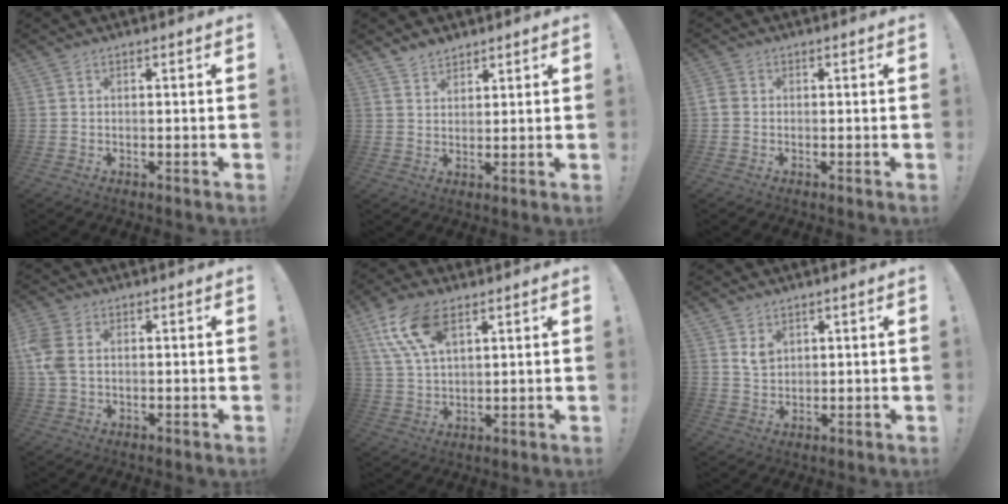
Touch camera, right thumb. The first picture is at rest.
{"total": 3.9, "force": [3.5, 1.7, 0.5], "torque": [-0.007, -0.025, 0.065]}
{"total": 2.2, "force": [-0.2, 1.8, 1.3], "torque": [-0.022, 0.006, -0.002]}
{"total": 6.3, "force": [1.2, 4.2, 4.5], "torque": [-0.111, 0.002, 0.022]}
{"total": 13.1, "force": [6.4, 6.6, 9.4], "torque": [-0.180, -0.016, 0.120]}
{"total": 4.7, "force": [3.1, 3.2, 1.6], "torque": [-0.019, -0.017, 0.056]}